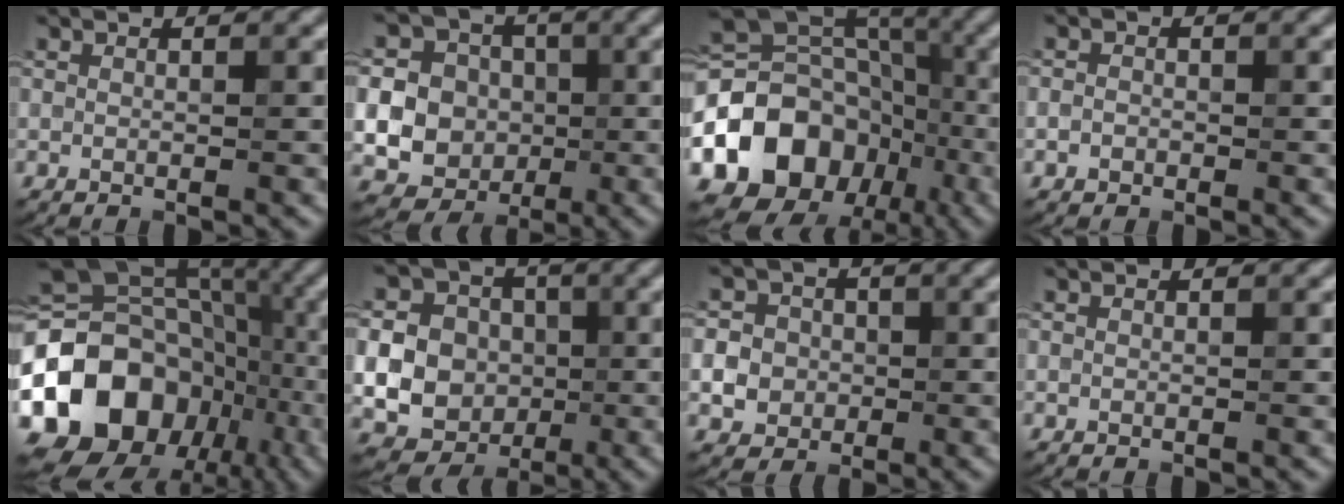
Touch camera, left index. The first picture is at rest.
{"total": 19.9, "force": [-1.6, 19.1, 5.5], "torque": [-0.160, -0.005, -0.058]}
{"total": 13.5, "force": [-4.8, 10.5, 7.0], "torque": [-0.145, 0.007, -0.091]}
{"total": 1.0, "force": [-0.3, 0.8, 0.4], "torque": [0.012, 0.007, -0.012]}
{"total": 17.7, "force": [-6.2, 13.9, 9.1], "torque": [-0.188, 0.014, -0.107]}
{"total": 18.9, "force": [-1.6, 18.0, 5.4], "torque": [-0.155, -0.012, -0.053]}
{"total": 6.6, "force": [-1.2, 6.1, 2.1], "torque": [-0.032, 0.012, -0.049]}
{"total": 0.0}